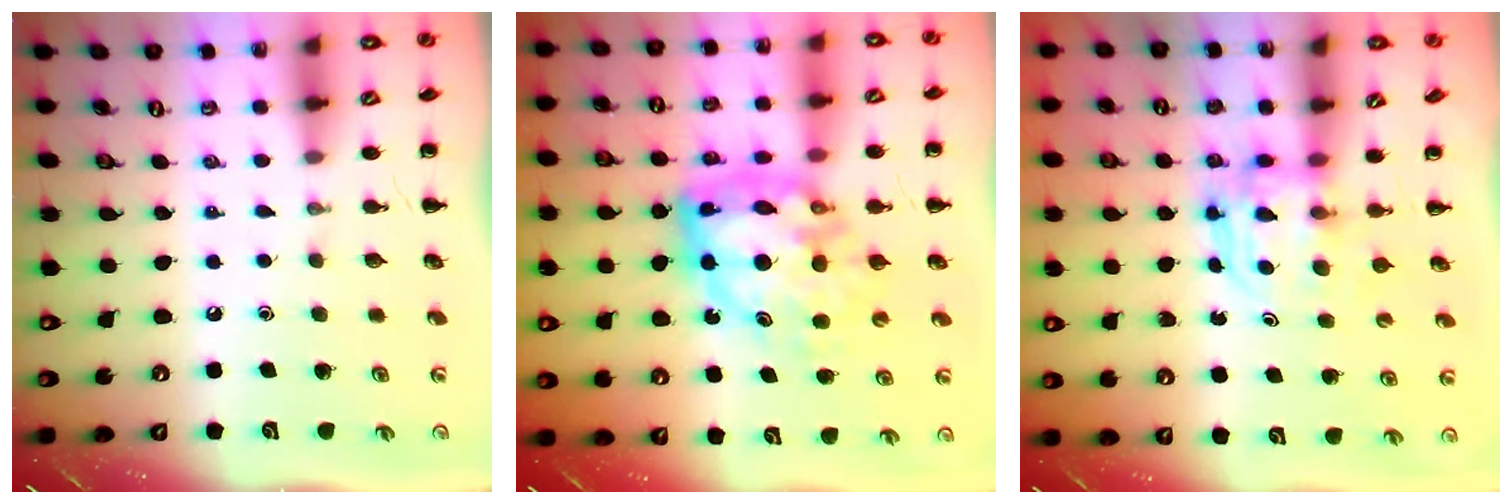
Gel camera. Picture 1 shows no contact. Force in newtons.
{"total": 14.9, "press": 14.4, "slide": 3.8}
{"total": 3.8, "press": 3.8, "slide": 0.2}